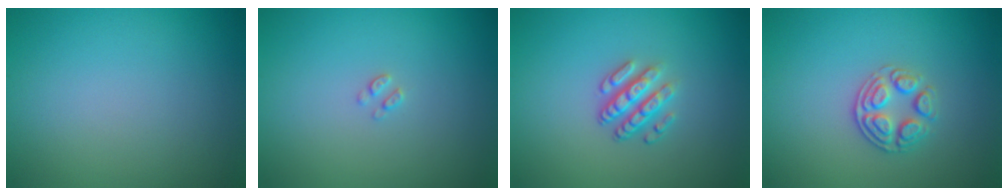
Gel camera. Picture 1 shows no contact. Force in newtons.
{"total": 0.7, "press": 0.6, "slide": 0.1}
{"total": 3.3, "press": 2.5, "slide": 2.2}
{"total": 2.6, "press": 2.5, "slide": 0.9}